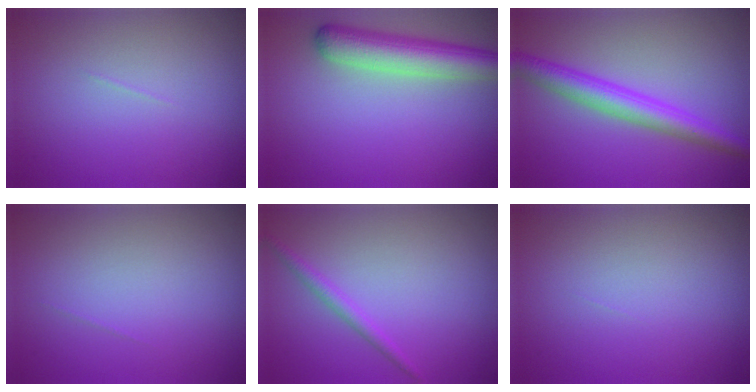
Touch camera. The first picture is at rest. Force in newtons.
{"total": 5.5, "press": 5.5, "slide": 0.2}
{"total": 4.5, "press": 4.5, "slide": 0.2}
{"total": 0.0}
{"total": 1.6, "press": 1.6, "slide": 0.1}
{"total": 0.0}